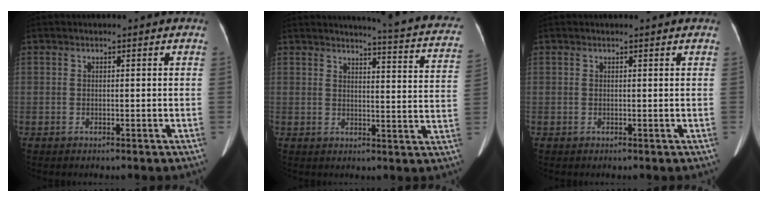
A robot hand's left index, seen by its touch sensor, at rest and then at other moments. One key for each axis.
{"total": 15.6, "fx": 14.5, "fy": 0.8, "fz": 5.7, "tx": -0.058, "ty": -0.072, "tz": 0.137}
{"total": 0.5, "fx": 0.5, "fy": 0.0, "fz": 0.2, "tx": -0.004, "ty": 0.001, "tz": 0.006}